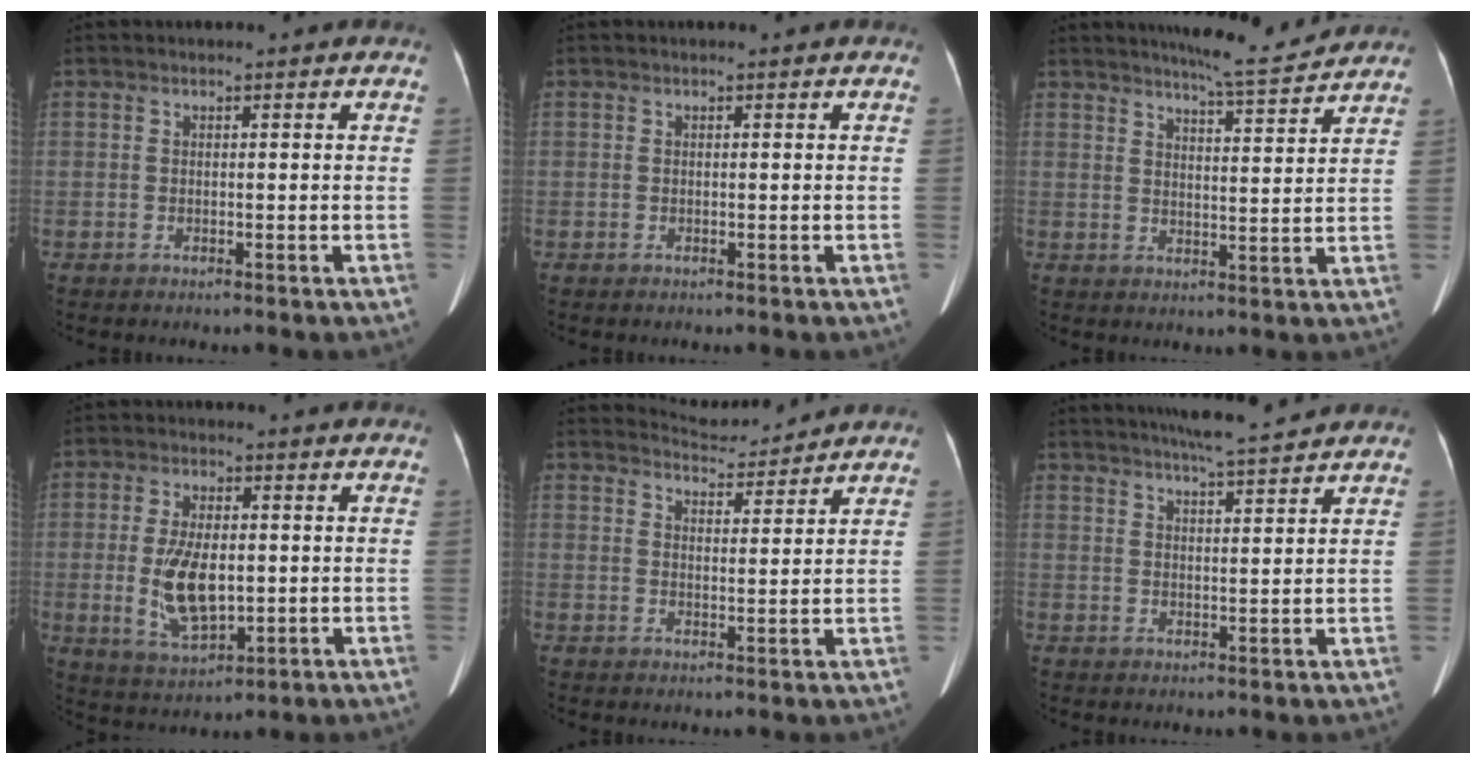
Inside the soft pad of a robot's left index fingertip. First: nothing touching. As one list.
[{"total": 0.0}, {"total": 9.3, "force": [8.8, 0.3, 3.2], "torque": [-0.050, -0.004, 0.109]}, {"total": 9.4, "force": [-0.8, 4.2, 8.3], "torque": [-0.174, -0.003, -0.002]}, {"total": 4.9, "force": [4.9, 0.1, -0.7], "torque": [-0.003, 0.003, 0.076]}, {"total": 8.4, "force": [7.6, -0.1, 3.6], "torque": [-0.063, 0.012, 0.109]}]